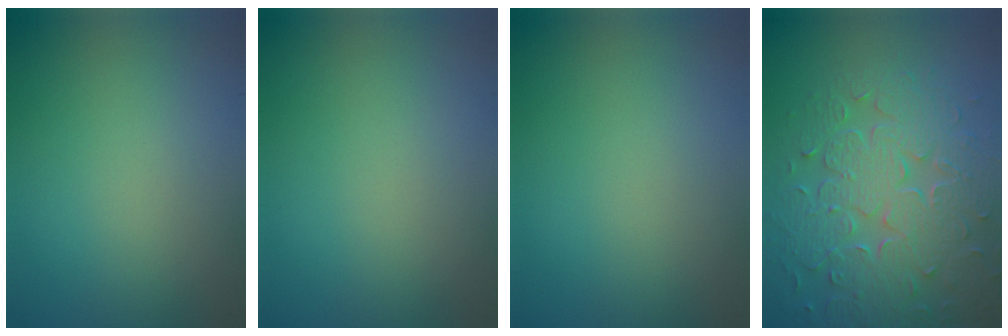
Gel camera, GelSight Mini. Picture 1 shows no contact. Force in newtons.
{"total": 0.0}
{"total": 0.0}
{"total": 8.7, "press": 6.3, "slide": 6.0}